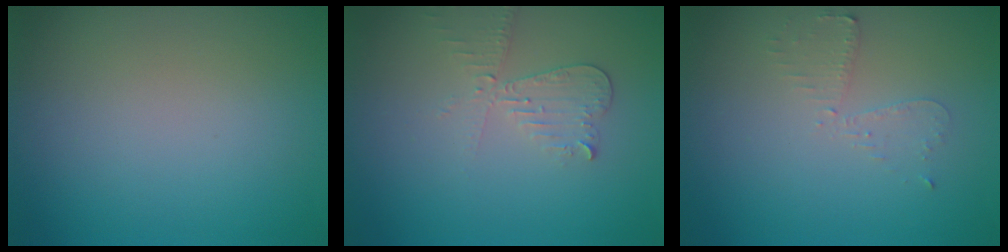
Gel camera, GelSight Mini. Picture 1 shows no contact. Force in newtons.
{"total": 2.4, "press": 2.4, "slide": 0.5}
{"total": 1.9, "press": 1.9, "slide": 0.4}